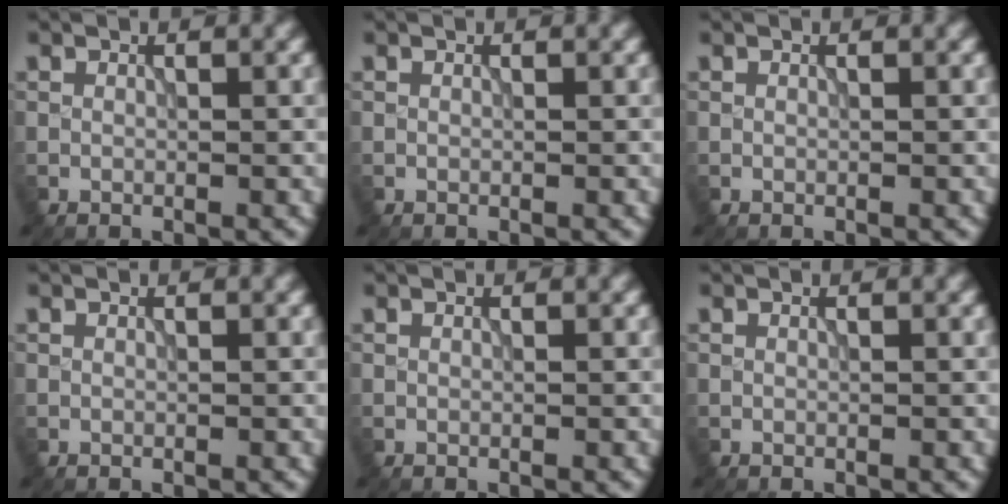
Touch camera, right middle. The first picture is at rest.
{"total": 0.0}
{"total": 0.0}
{"total": 0.0}
{"total": 0.0}
{"total": 0.0}